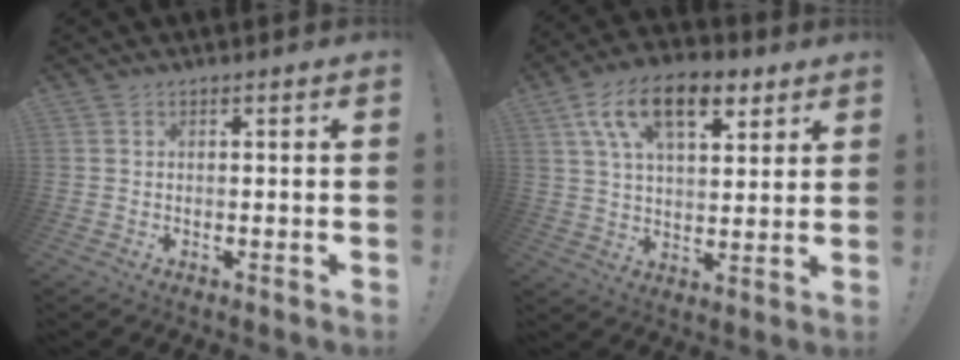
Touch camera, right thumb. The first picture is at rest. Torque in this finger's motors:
{"motor_torque": [0.60, 0.68, 1.02, 0.47, 0.14]}